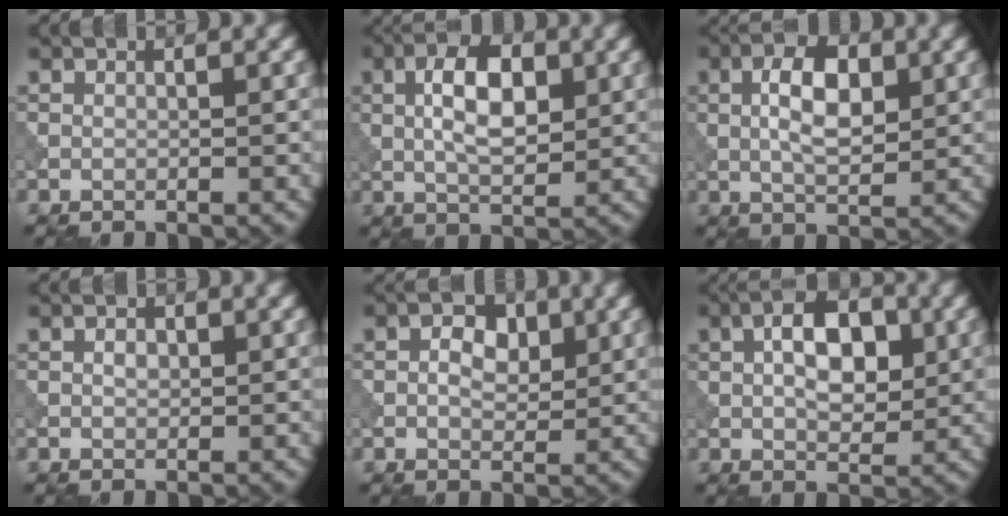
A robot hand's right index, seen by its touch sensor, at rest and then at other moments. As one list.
[{"total": 5.7, "force": [1.0, 2.6, 4.9], "torque": [-0.087, 0.006, 0.015]}, {"total": 5.1, "force": [0.9, 2.3, 4.4], "torque": [-0.082, 0.005, 0.014]}, {"total": 0.8, "force": [0.1, 0.6, 0.6], "torque": [-0.010, 0.000, 0.002]}, {"total": 2.9, "force": [0.5, 1.8, 2.3], "torque": [-0.034, 0.002, 0.005]}, {"total": 6.1, "force": [1.0, 3.3, 5.0], "torque": [-0.075, 0.008, 0.012]}]